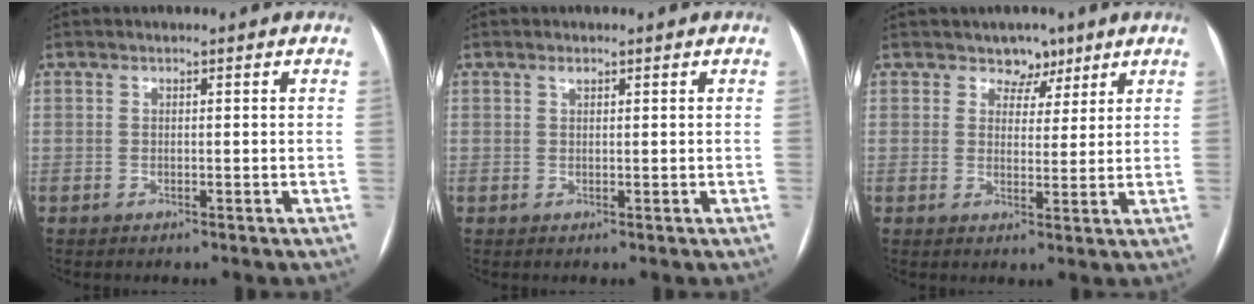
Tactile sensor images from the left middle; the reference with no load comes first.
{"total": 0.7, "force": [0.5, 0.3, 0.4], "torque": [-0.009, 0.001, 0.009]}
{"total": 4.1, "force": [2.9, 2.8, 0.6], "torque": [0.005, -0.001, 0.040]}